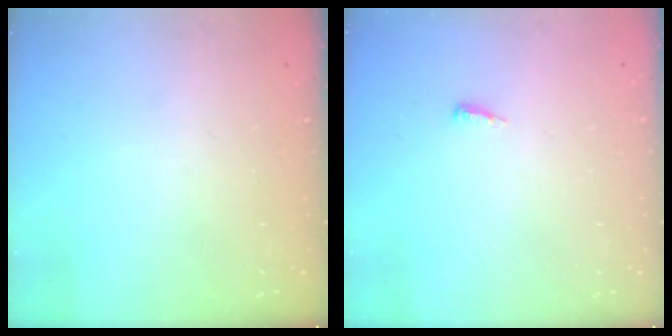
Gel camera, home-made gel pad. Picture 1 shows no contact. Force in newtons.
{"total": 2.9, "press": 2.9, "slide": 0.4}